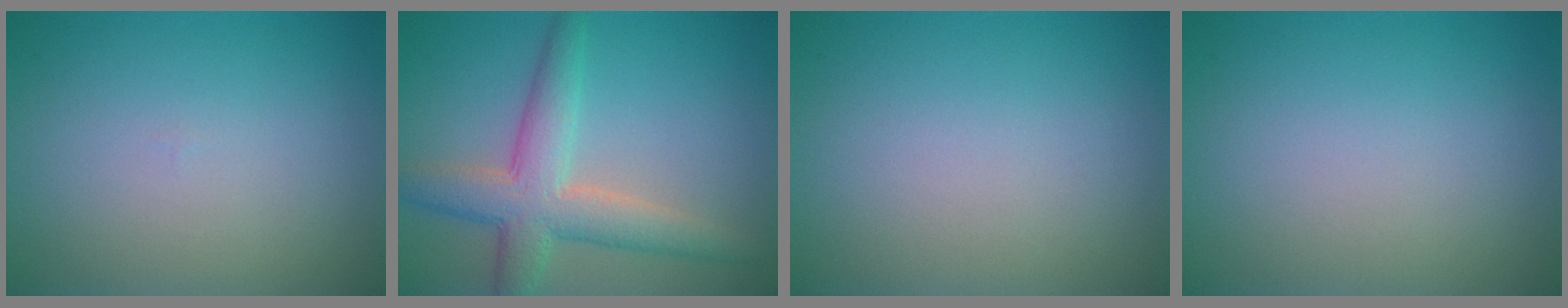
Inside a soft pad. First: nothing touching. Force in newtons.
{"total": 4.6, "press": 4.6, "slide": 0.3}
{"total": 0.0}
{"total": 0.0}